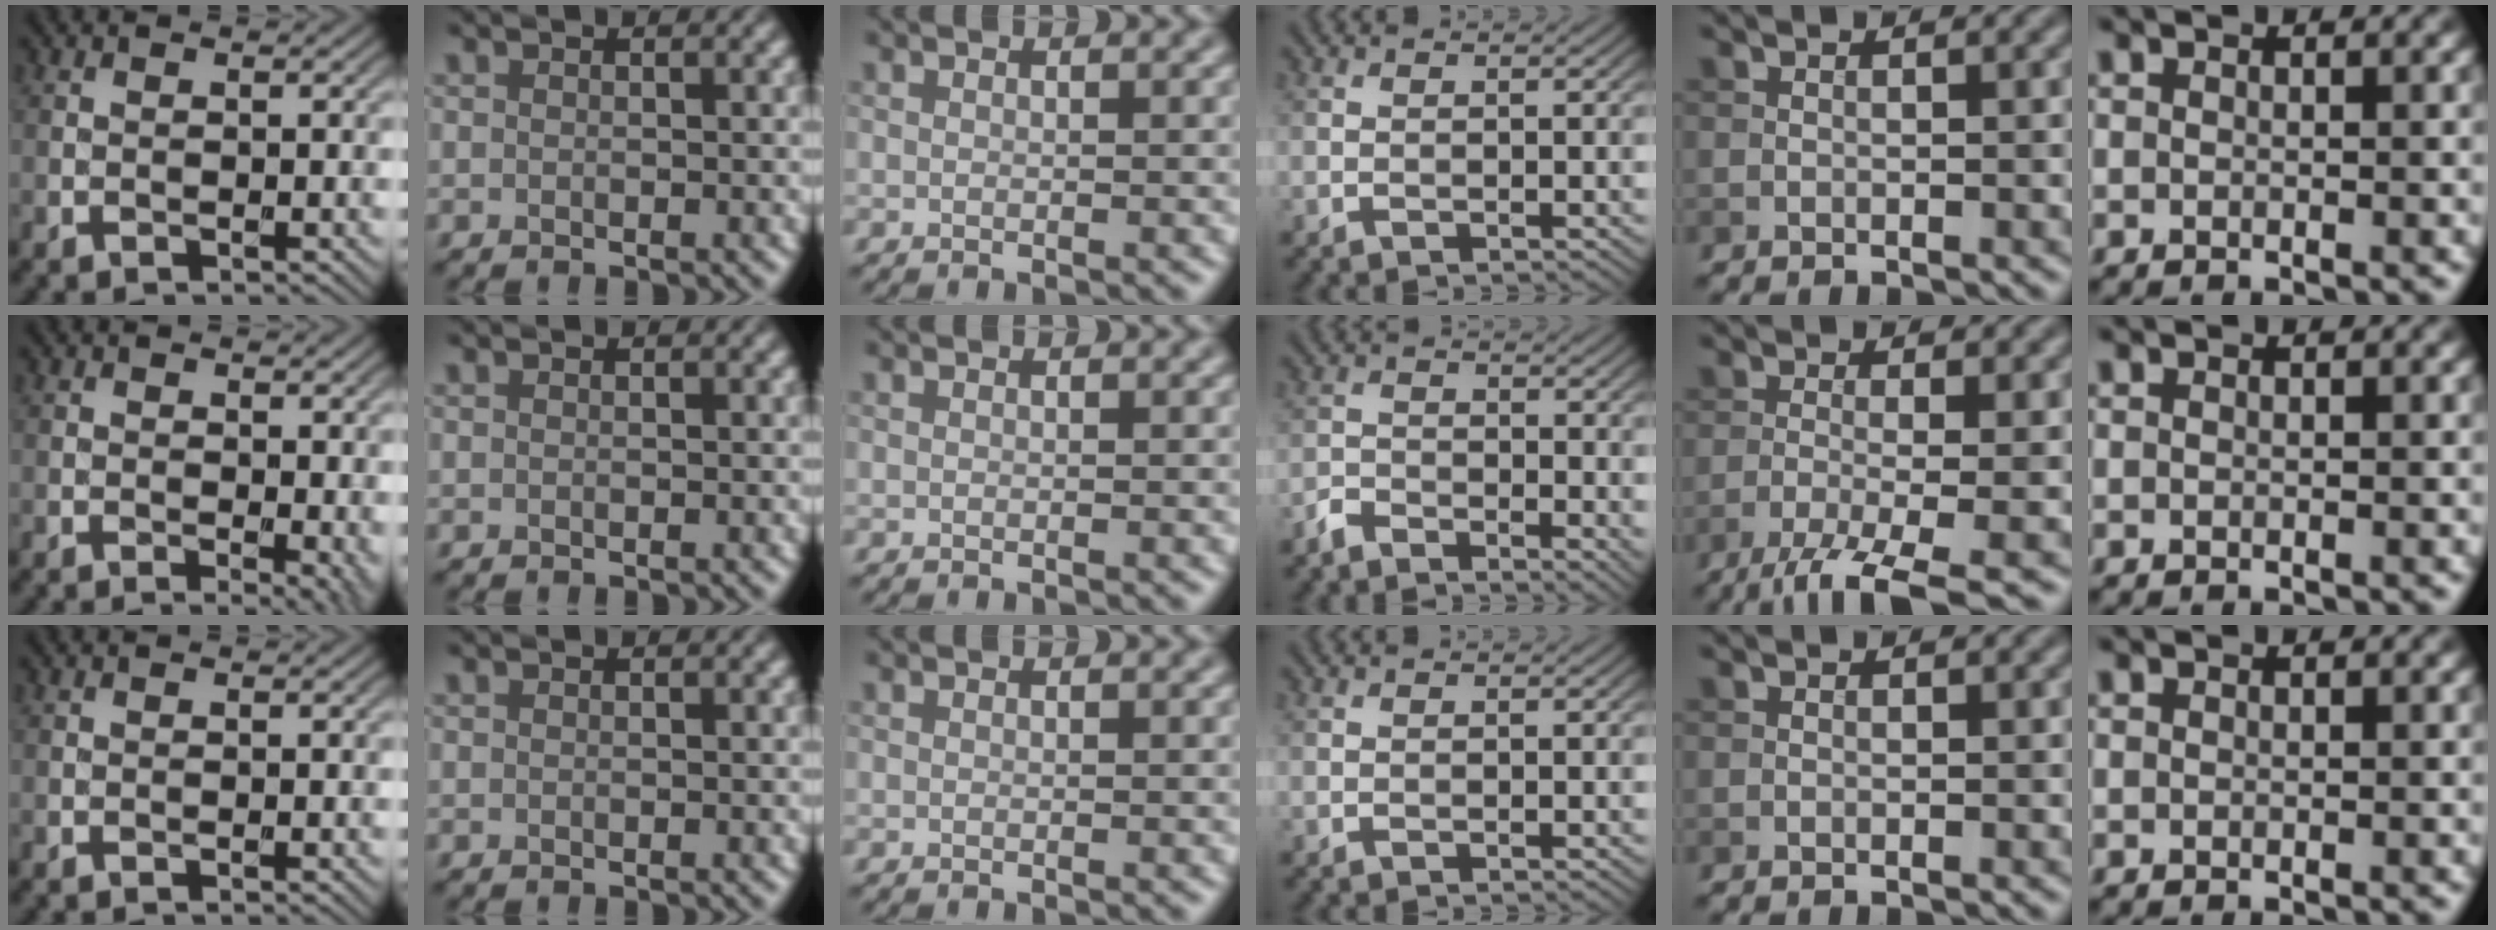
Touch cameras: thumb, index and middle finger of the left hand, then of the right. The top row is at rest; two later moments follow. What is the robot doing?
{"motion": "screw", "object": "dispenser bottle"}